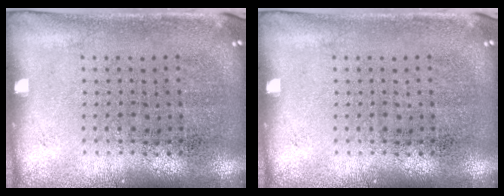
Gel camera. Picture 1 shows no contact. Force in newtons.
{"total": 0.0}